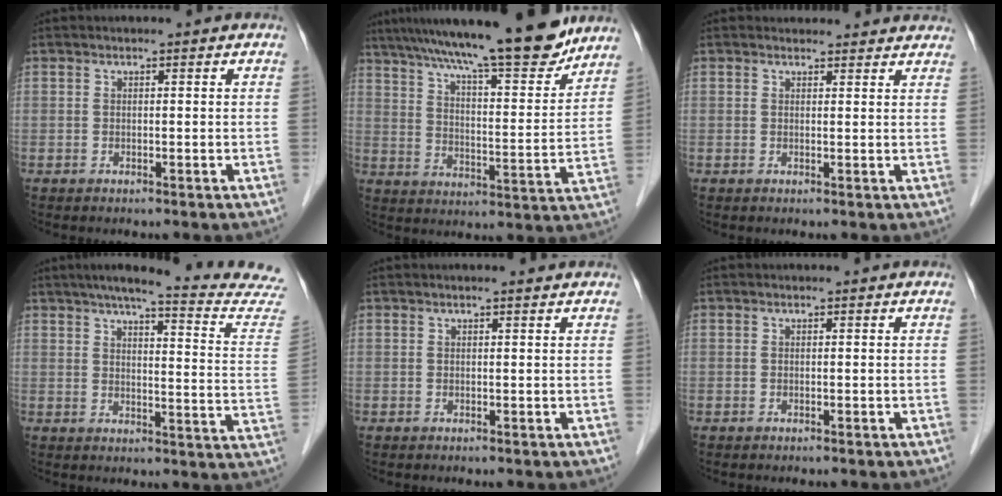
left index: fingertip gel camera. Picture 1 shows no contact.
{"total": 20.2, "force": [17.0, 1.8, 10.7], "torque": [-0.175, 0.006, 0.257]}
{"total": 6.8, "force": [6.4, 1.9, 0.9], "torque": [0.006, 0.014, 0.057]}
{"total": 21.0, "force": [18.9, 0.3, 9.2], "torque": [-0.116, -0.056, 0.217]}
{"total": 1.3, "force": [1.1, -0.1, 0.7], "torque": [-0.014, 0.009, 0.020]}
{"total": 0.0}